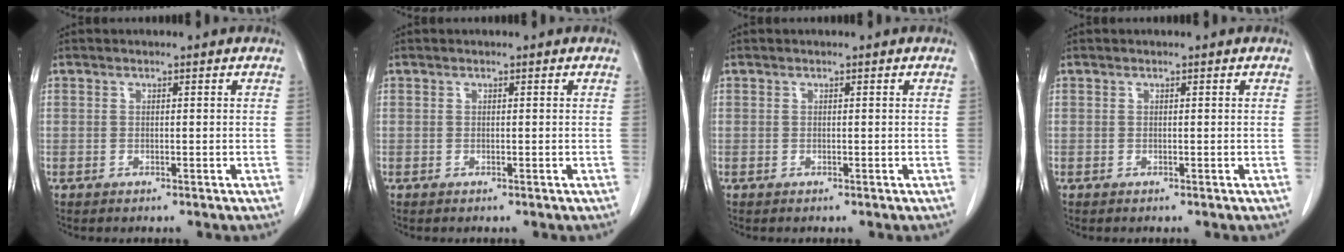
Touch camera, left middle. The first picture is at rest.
{"total": 0.0}
{"total": 0.0}
{"total": 0.0}